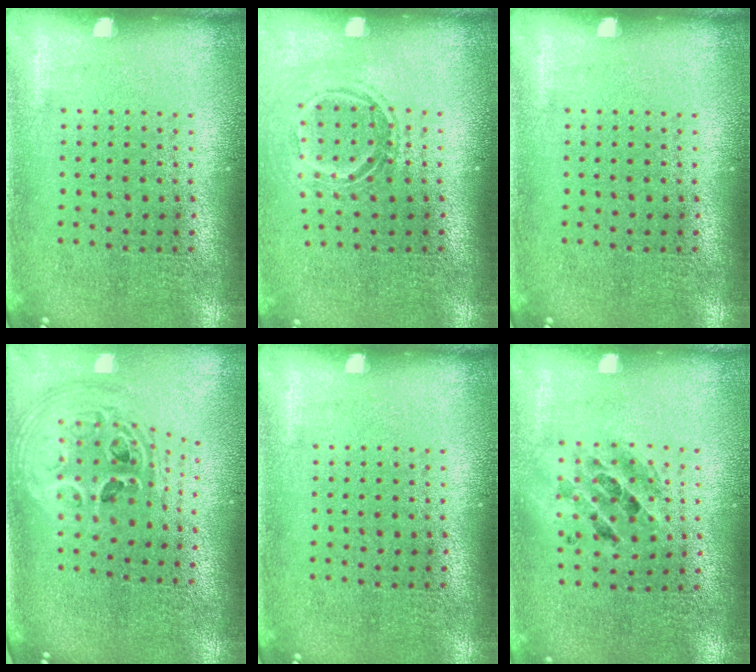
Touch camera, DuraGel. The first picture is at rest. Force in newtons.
{"total": 1.5, "press": 1.1, "slide": 1.0}
{"total": 0.0}
{"total": 2.6, "press": 1.9, "slide": 1.8}
{"total": 0.0}
{"total": 1.3, "press": 1.2, "slide": 0.5}